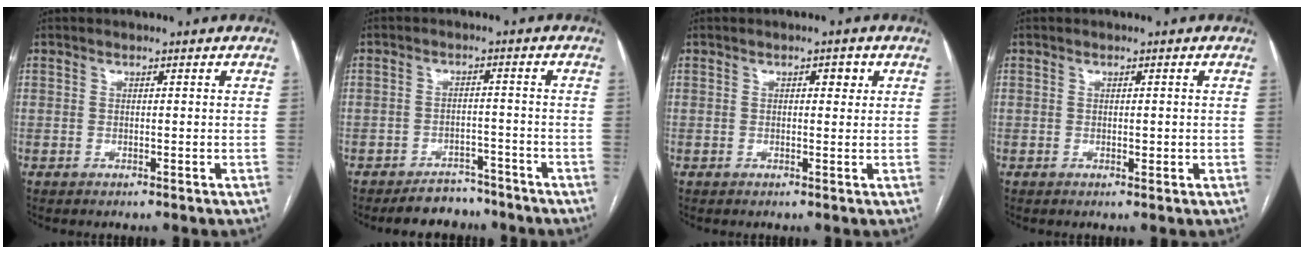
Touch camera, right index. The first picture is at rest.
{"total": 5.8, "force": [-5.2, 2.5, 0.8], "torque": [-0.004, 0.003, -0.079]}
{"total": 1.7, "force": [0.6, 0.8, 1.4], "torque": [-0.016, 0.003, 0.007]}
{"total": 1.1, "force": [0.0, 0.6, 0.9], "torque": [-0.012, -0.002, 0.001]}